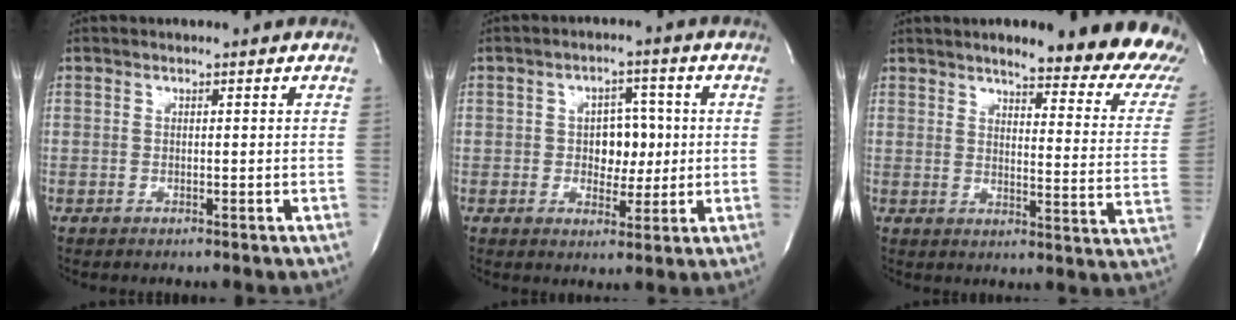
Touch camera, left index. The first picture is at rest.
{"total": 5.6, "force": [0.2, 3.8, 4.0], "torque": [-0.053, 0.014, 0.006]}
{"total": 21.6, "force": [18.7, 3.5, 10.2], "torque": [-0.119, -0.067, 0.204]}